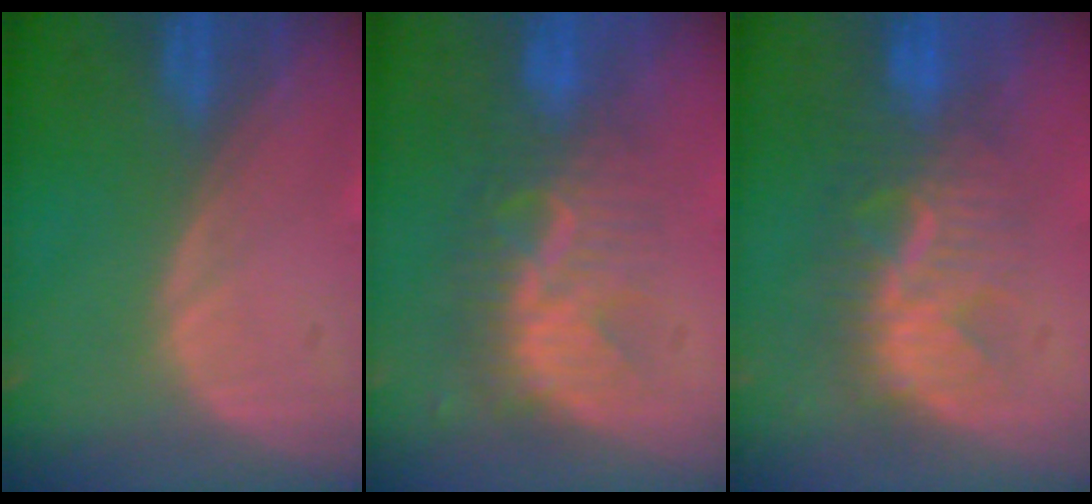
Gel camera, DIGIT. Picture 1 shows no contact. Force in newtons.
{"total": 8.4, "press": 7.5, "slide": 3.9}
{"total": 8.1, "press": 7.8, "slide": 2.2}